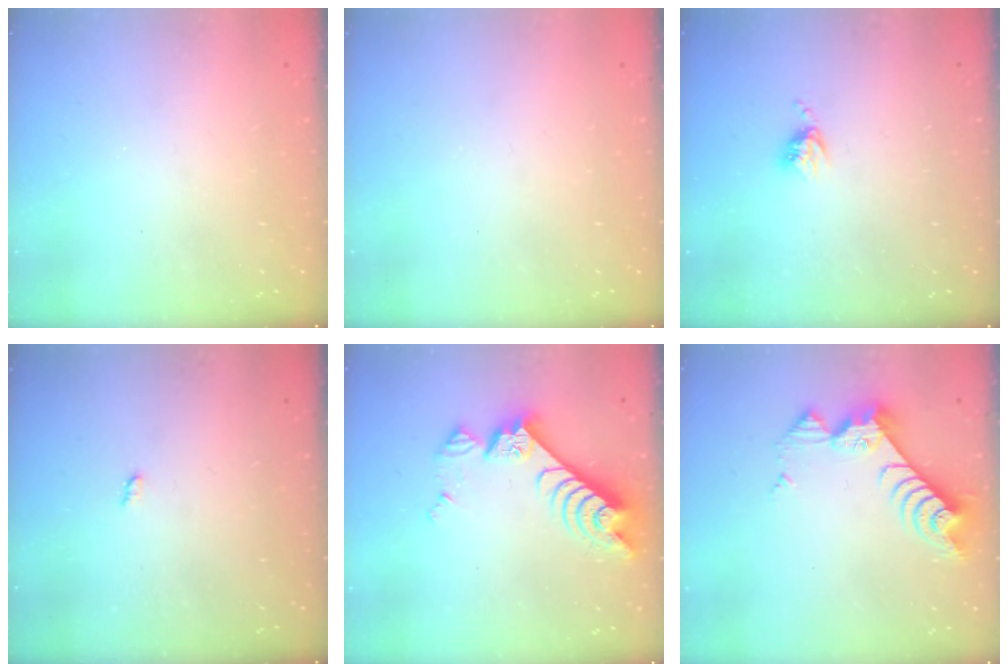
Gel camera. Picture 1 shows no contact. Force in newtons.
{"total": 0.0}
{"total": 3.6, "press": 3.6, "slide": 0.5}
{"total": 1.2, "press": 1.2, "slide": 0.2}
{"total": 10.2, "press": 10.1, "slide": 1.1}
{"total": 9.5, "press": 9.4, "slide": 1.1}